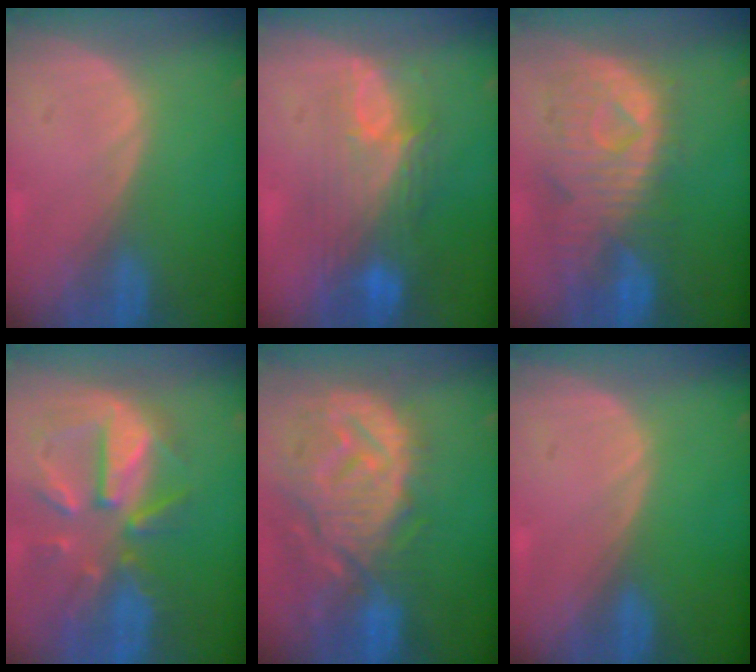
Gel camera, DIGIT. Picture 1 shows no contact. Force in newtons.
{"total": 9.7, "press": 8.4, "slide": 5.0}
{"total": 11.0, "press": 9.7, "slide": 5.2}
{"total": 11.0, "press": 9.7, "slide": 5.3}
{"total": 13.3, "press": 11.6, "slide": 6.4}
{"total": 0.0}